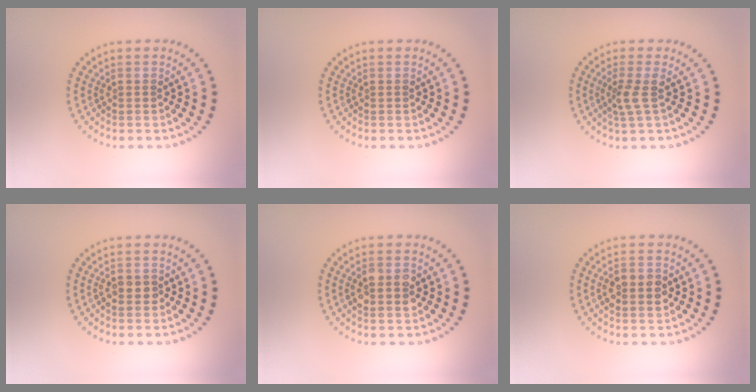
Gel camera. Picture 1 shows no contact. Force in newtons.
{"total": 0.0}
{"total": 1.9, "press": 1.4, "slide": 1.3}
{"total": 1.6, "press": 1.6, "slide": 0.4}
{"total": 2.5, "press": 2.5, "slide": 0.3}
{"total": 2.8, "press": 2.8, "slide": 0.0}